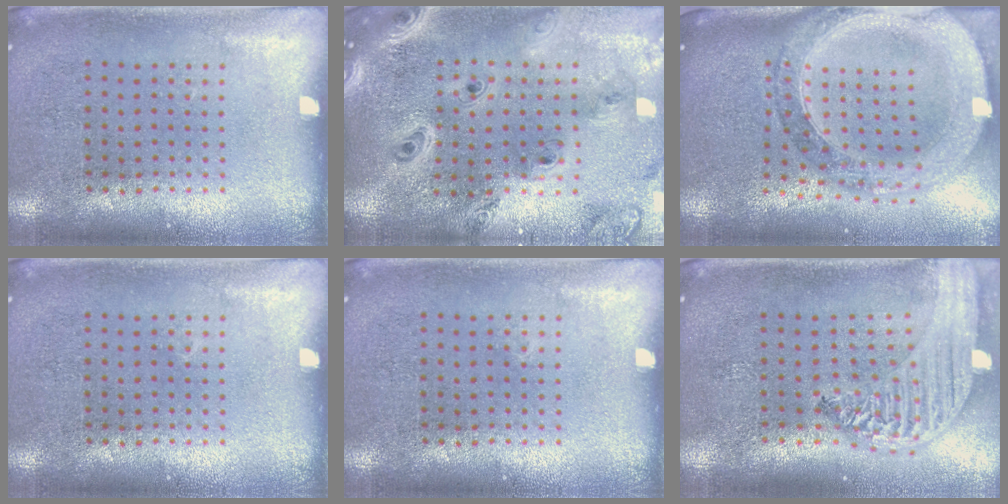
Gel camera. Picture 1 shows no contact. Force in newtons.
{"total": 2.9, "press": 2.5, "slide": 1.6}
{"total": 2.5, "press": 2.2, "slide": 1.2}
{"total": 0.0}
{"total": 0.0}
{"total": 2.5, "press": 2.1, "slide": 1.3}